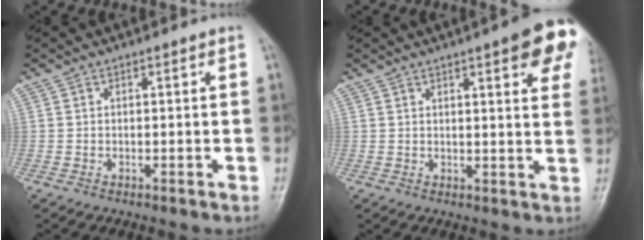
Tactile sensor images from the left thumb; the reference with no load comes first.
{"total": 12.2, "force": [6.1, 2.9, 10.1], "torque": [-0.097, -0.016, 0.064]}